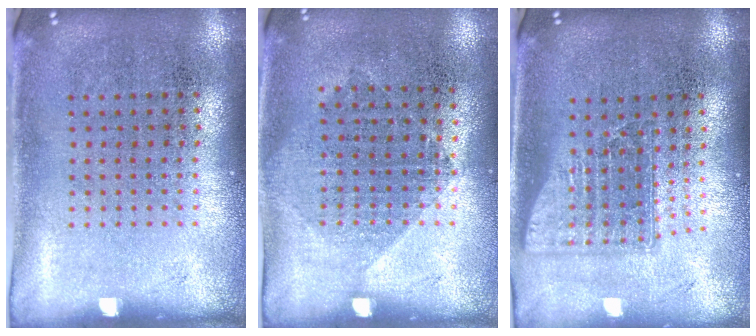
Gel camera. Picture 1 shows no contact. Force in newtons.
{"total": 1.0, "press": 0.9, "slide": 0.5}
{"total": 1.5, "press": 1.2, "slide": 1.0}